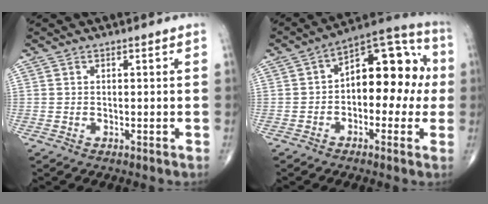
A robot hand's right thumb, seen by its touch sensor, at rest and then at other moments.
{"total": 15.0, "force": [0.3, 8.7, 12.2], "torque": [-0.125, 0.046, -0.012]}